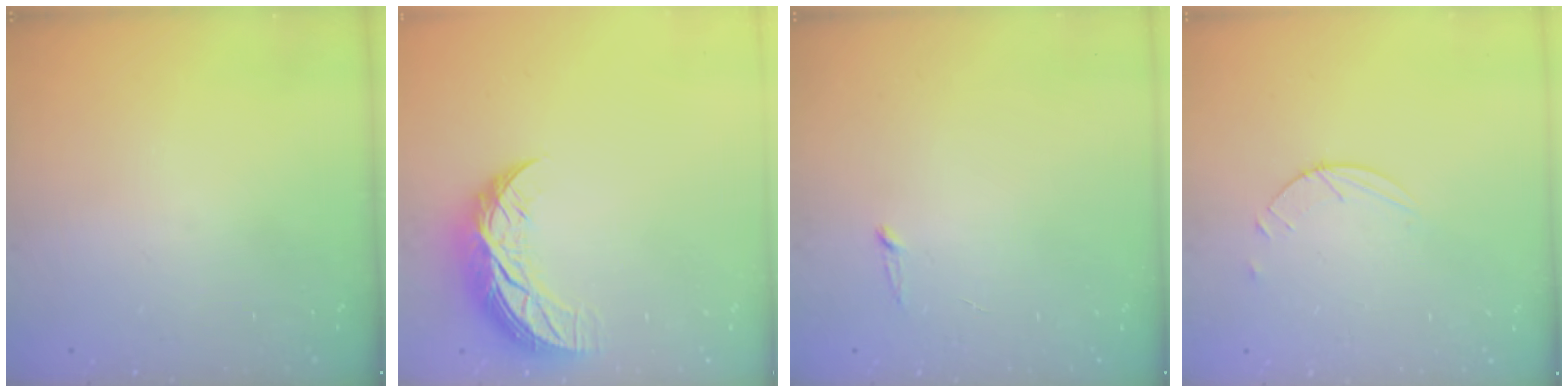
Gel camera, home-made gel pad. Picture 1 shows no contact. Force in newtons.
{"total": 10.1, "press": 10.0, "slide": 0.9}
{"total": 2.5, "press": 2.5, "slide": 0.2}
{"total": 2.5, "press": 2.4, "slide": 0.3}